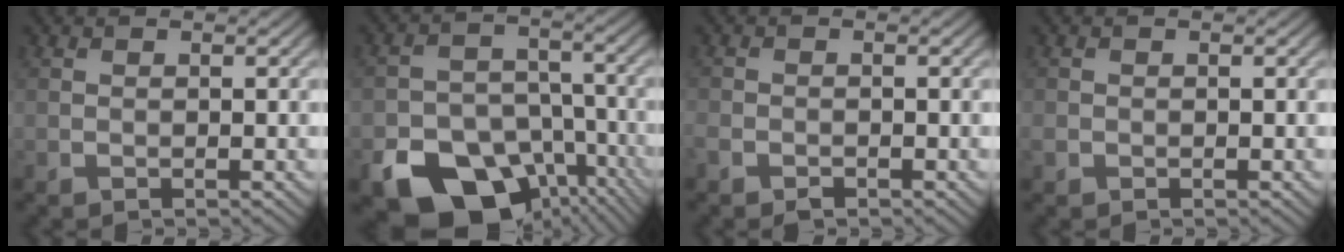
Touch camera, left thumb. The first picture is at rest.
{"total": 15.5, "force": [-9.5, 10.2, 6.9], "torque": [-0.137, -0.036, -0.140]}
{"total": 2.0, "force": [-1.5, 1.1, 0.8], "torque": [-0.017, -0.006, -0.036]}
{"total": 1.0, "force": [-0.4, 0.9, 0.3], "torque": [-0.008, -0.006, -0.011]}